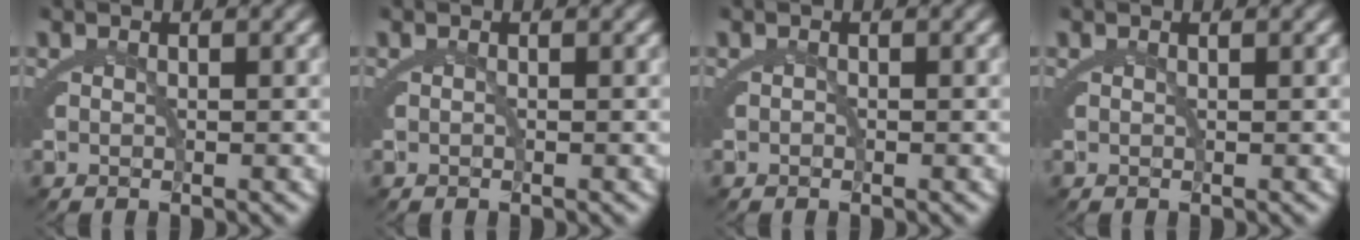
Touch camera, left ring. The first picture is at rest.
{"total": 0.0}
{"total": 0.5, "force": [-0.2, -0.4, -0.1], "torque": [0.001, -0.008, -0.001]}
{"total": 0.0}